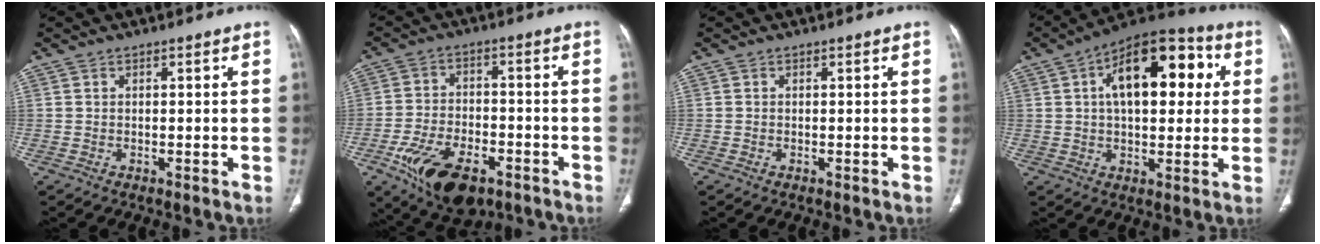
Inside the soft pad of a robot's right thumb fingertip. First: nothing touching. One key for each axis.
{"total": 14.6, "fx": -7.5, "fy": 7.7, "fz": 9.9, "tx": -0.167, "ty": 0.020, "tz": -0.117}
{"total": 0.0}
{"total": 18.9, "fx": 4.4, "fy": 9.9, "fz": 15.5, "tx": -0.193, "ty": 0.023, "tz": 0.058}